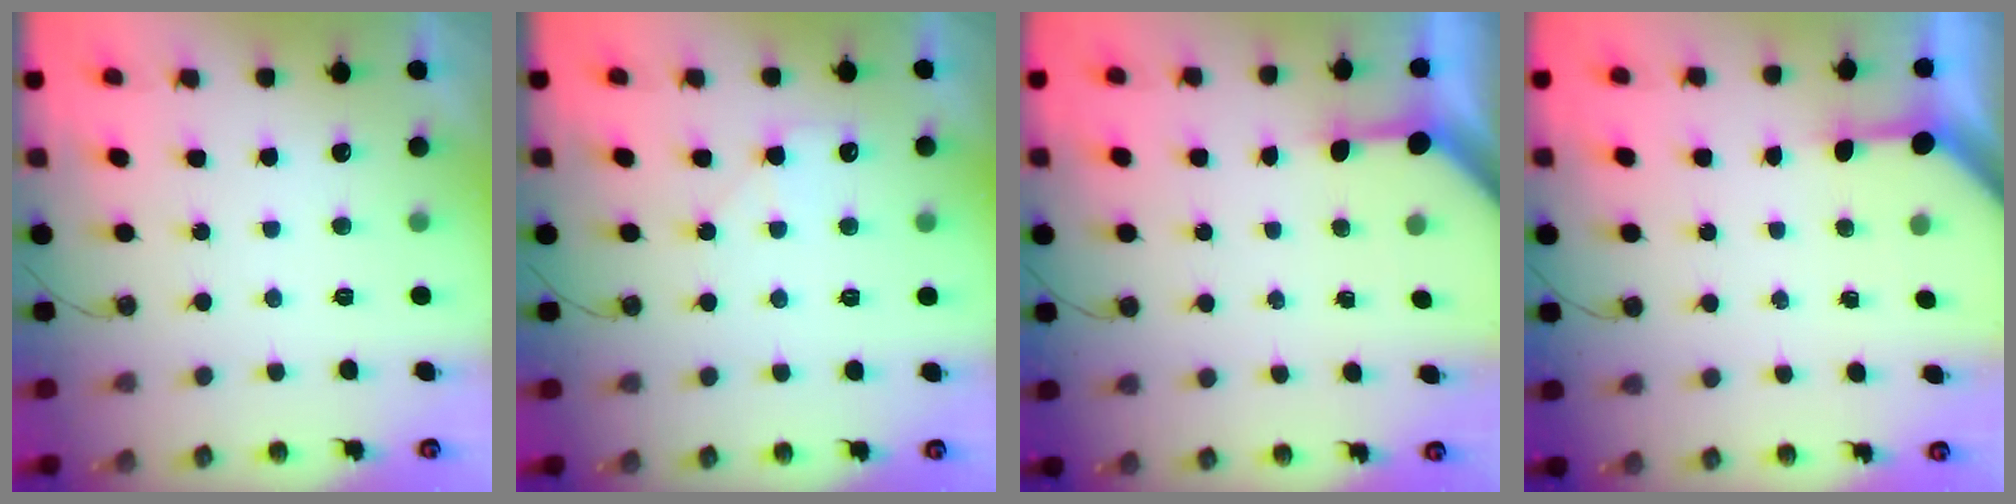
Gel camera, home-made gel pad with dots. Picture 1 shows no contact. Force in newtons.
{"total": 5.1, "press": 5.0, "slide": 0.9}
{"total": 3.1, "press": 3.1, "slide": 0.4}
{"total": 3.1, "press": 3.1, "slide": 0.4}